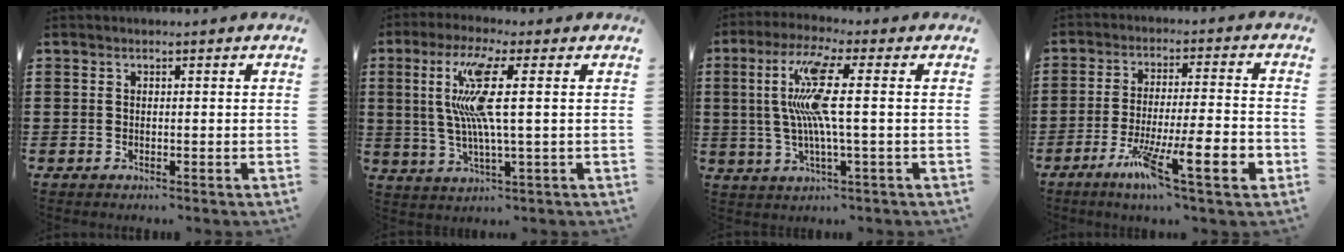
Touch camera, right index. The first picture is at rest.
{"total": 9.9, "force": [1.9, 0.7, 9.7], "torque": [-0.214, -0.012, 0.019]}
{"total": 10.0, "force": [1.0, 0.6, 9.9], "torque": [-0.220, -0.015, 0.002]}
{"total": 12.6, "force": [-5.7, 1.4, 11.2], "torque": [-0.205, 0.000, -0.095]}